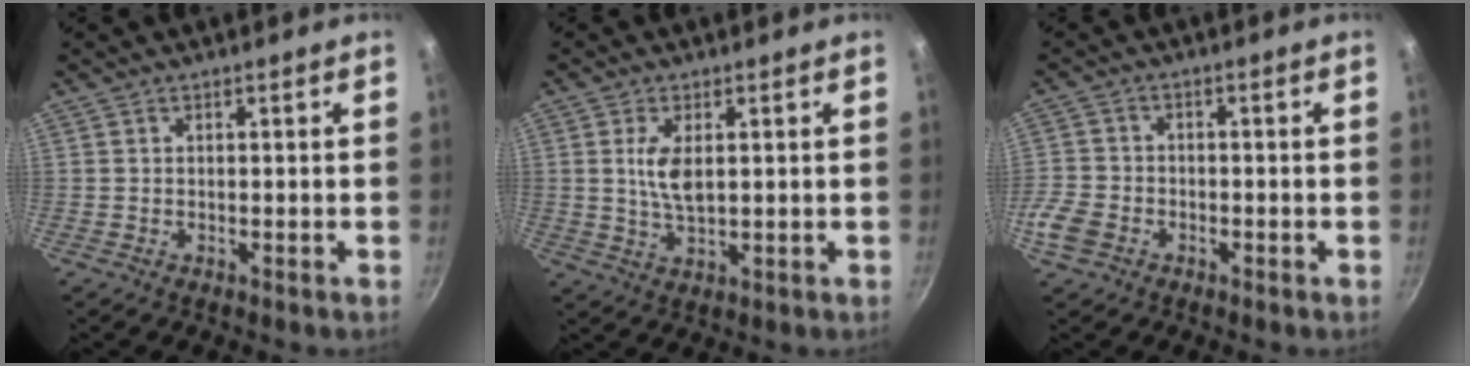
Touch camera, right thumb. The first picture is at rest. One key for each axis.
{"total": 5.6, "fx": 1.1, "fy": 2.6, "fz": 4.8, "tx": -0.092, "ty": -0.009, "tz": 0.024}
{"total": 7.0, "fx": -3.2, "fy": 5.2, "fz": 3.4, "tx": -0.075, "ty": 0.023, "tz": -0.070}